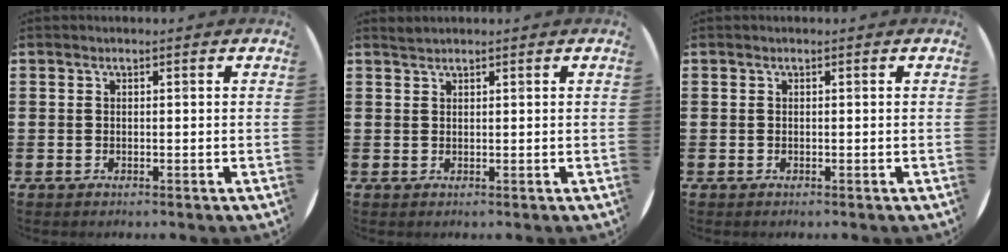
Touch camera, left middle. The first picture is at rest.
{"total": 0.5, "force": [0.5, 0.0, -0.1], "torque": [0.001, 0.002, 0.010]}
{"total": 0.0}